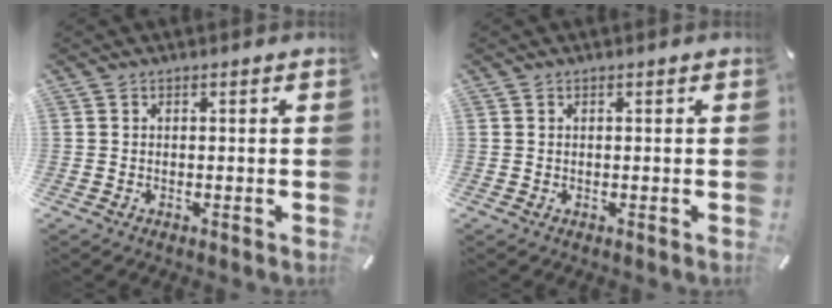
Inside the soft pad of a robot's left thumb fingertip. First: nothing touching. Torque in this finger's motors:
{"motor_torque": [0.00, 0.00, 0.00, 0.00, 0.00]}